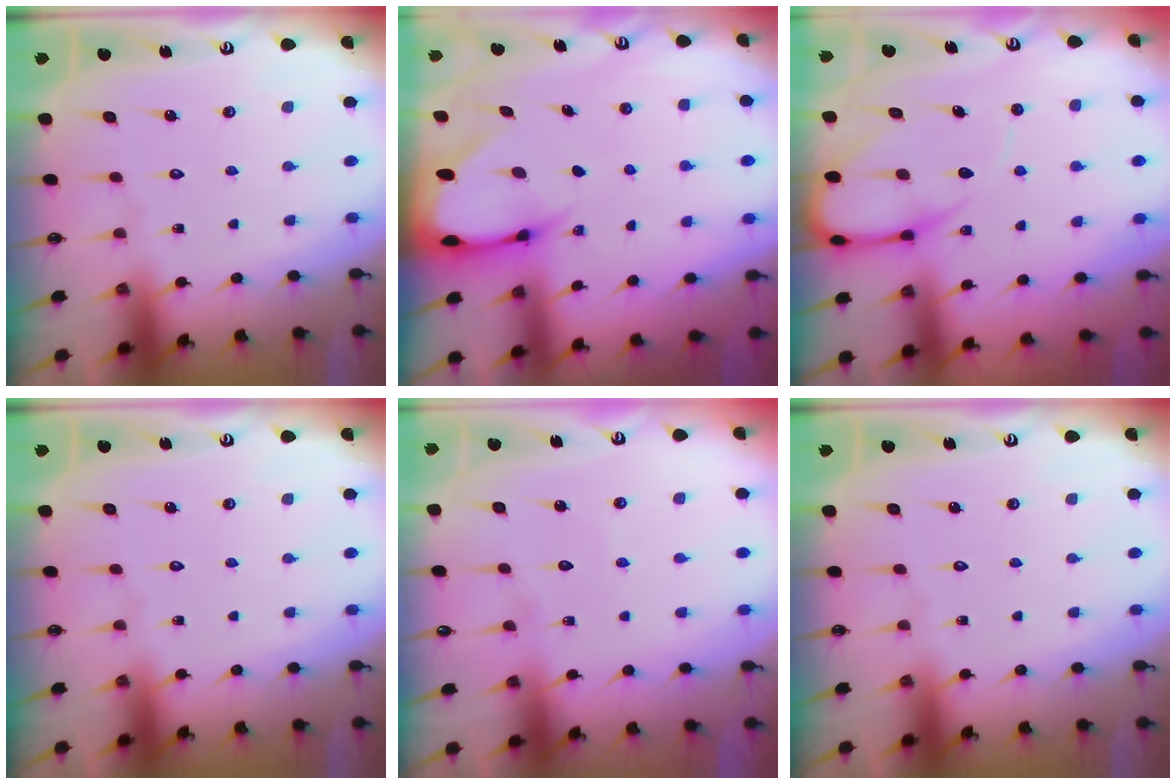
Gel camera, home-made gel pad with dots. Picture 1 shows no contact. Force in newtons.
{"total": 4.9, "press": 4.8, "slide": 0.7}
{"total": 8.7, "press": 8.6, "slide": 1.2}
{"total": 0.0}
{"total": 4.4, "press": 4.4, "slide": 0.3}
{"total": 0.0}